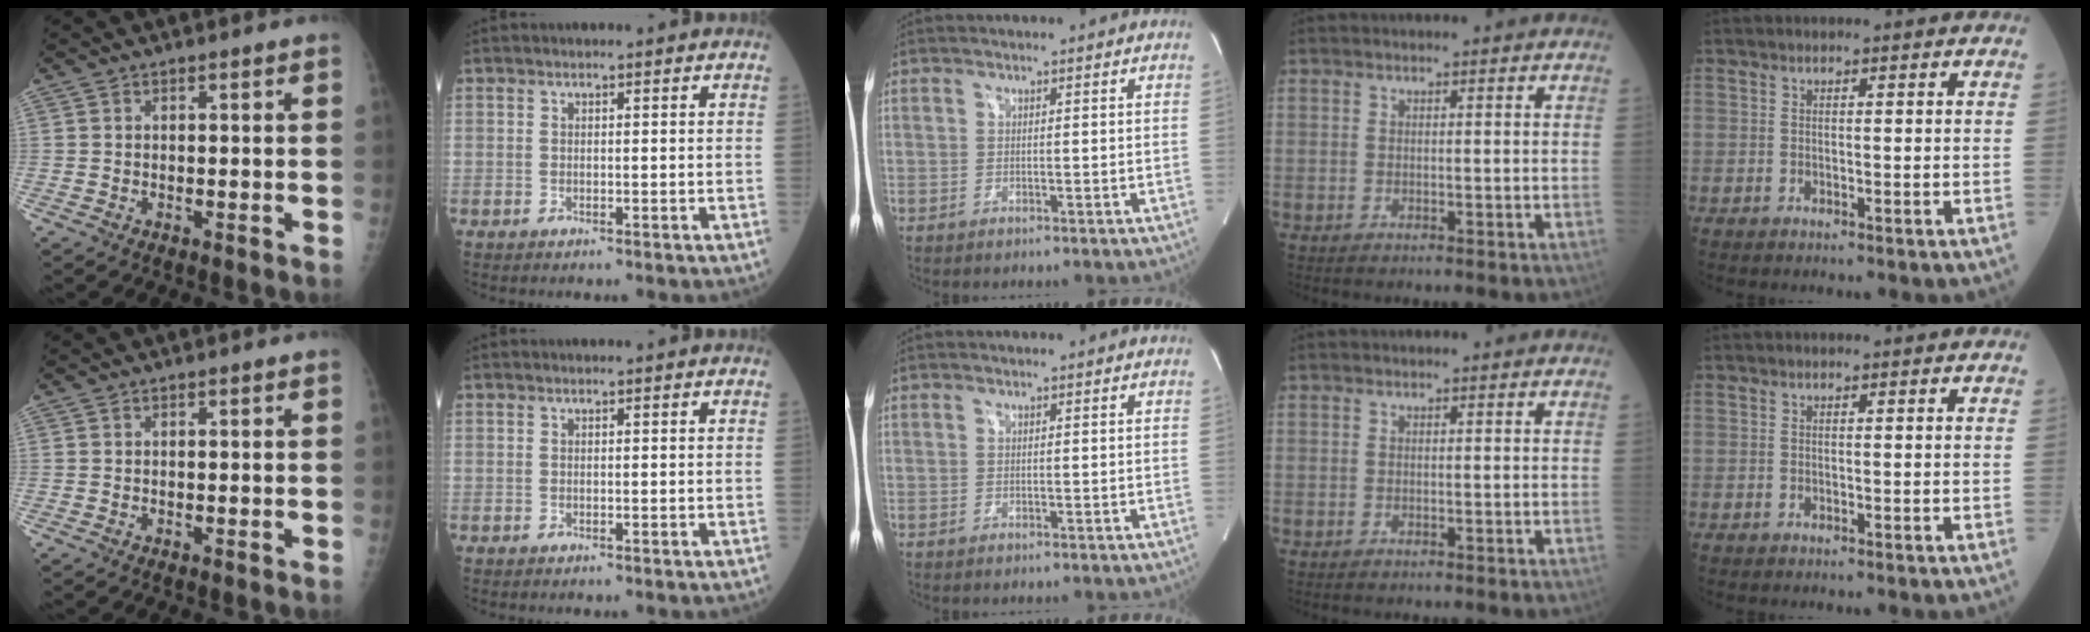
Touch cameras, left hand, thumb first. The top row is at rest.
{}